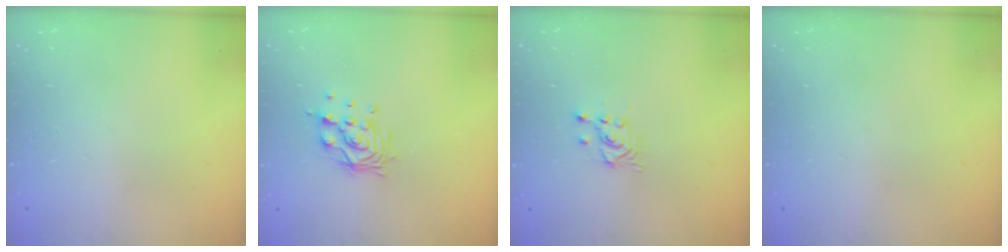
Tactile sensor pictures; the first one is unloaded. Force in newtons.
{"total": 9.6, "press": 9.5, "slide": 1.2}
{"total": 2.6, "press": 2.5, "slide": 0.3}
{"total": 0.0}